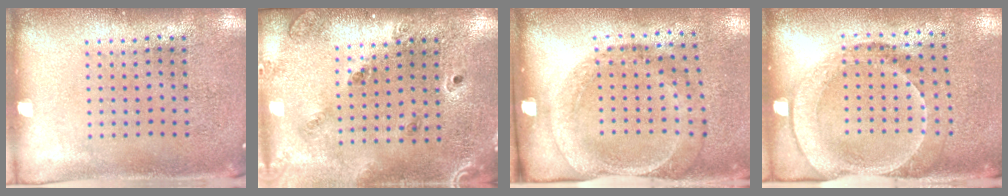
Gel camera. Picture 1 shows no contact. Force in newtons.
{"total": 1.4, "press": 1.3, "slide": 0.2}
{"total": 1.8, "press": 1.1, "slide": 1.4}
{"total": 1.8, "press": 1.5, "slide": 1.1}